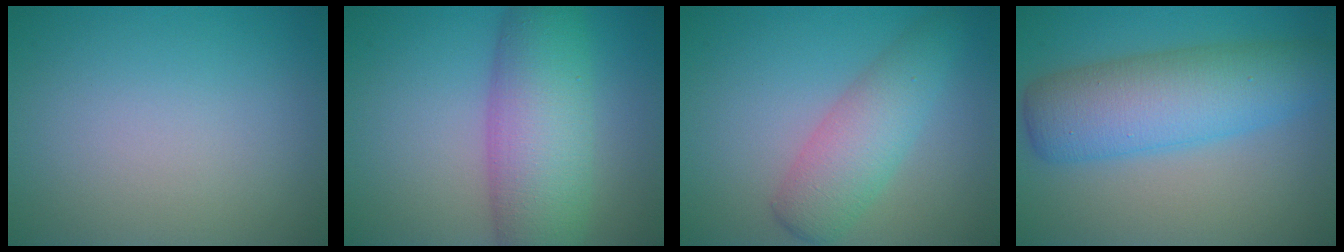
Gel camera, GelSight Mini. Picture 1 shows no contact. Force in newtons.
{"total": 8.3, "press": 8.3, "slide": 0.1}
{"total": 4.5, "press": 4.5, "slide": 0.1}
{"total": 7.6, "press": 7.6, "slide": 0.1}